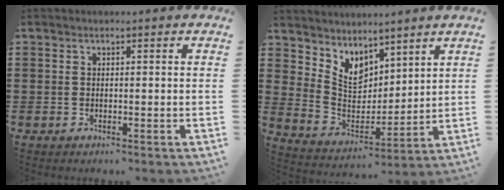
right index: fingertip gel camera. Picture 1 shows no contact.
{"total": 5.7, "force": [4.1, 3.6, 1.6], "torque": [-0.065, -0.029, 0.078]}